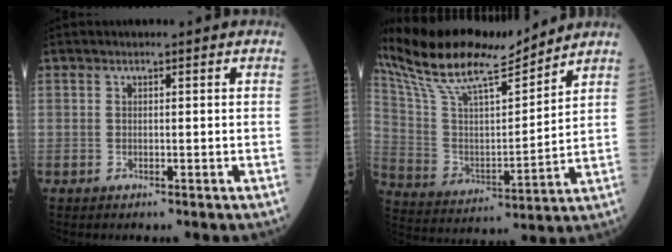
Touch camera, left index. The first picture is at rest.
{"total": 18.6, "force": [16.1, 2.4, 9.0], "torque": [-0.180, 0.014, 0.295]}